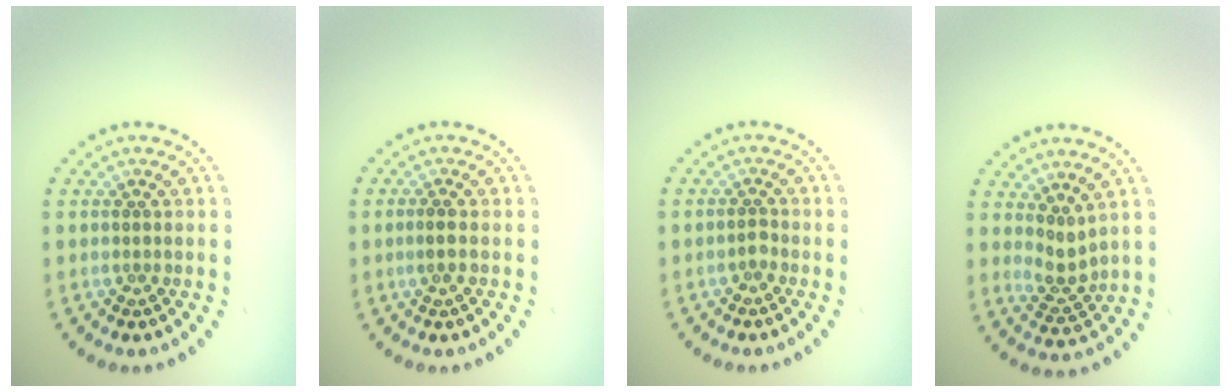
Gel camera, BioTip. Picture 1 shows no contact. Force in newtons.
{"total": 1.0, "press": 0.9, "slide": 0.3}
{"total": 0.7, "press": 0.5, "slide": 0.5}
{"total": 2.1, "press": 1.5, "slide": 1.5}